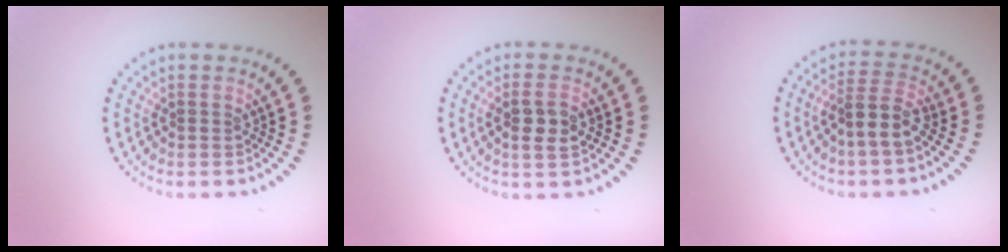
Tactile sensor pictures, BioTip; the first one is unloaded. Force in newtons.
{"total": 2.5, "press": 2.4, "slide": 0.6}
{"total": 2.8, "press": 2.3, "slide": 1.5}